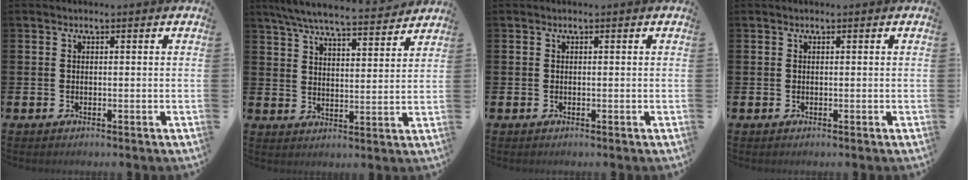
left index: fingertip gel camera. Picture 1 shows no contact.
{"total": 7.1, "force": [6.6, 0.7, 2.4], "torque": [-0.065, -0.043, 0.114]}
{"total": 0.0}
{"total": 0.0}